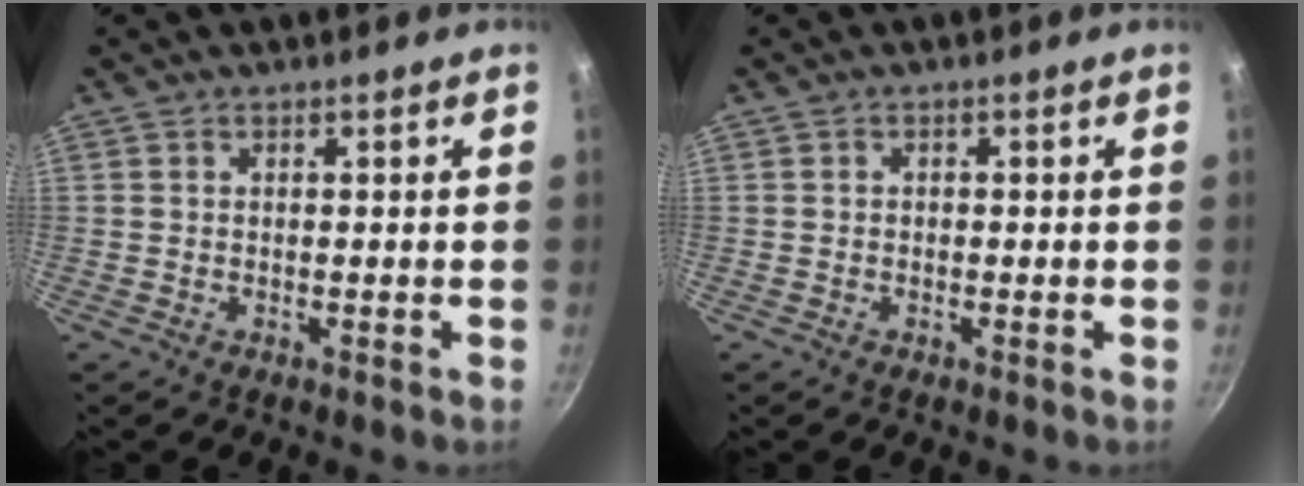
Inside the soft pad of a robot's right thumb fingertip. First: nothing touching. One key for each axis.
{"total": 0.7, "fx": -0.2, "fy": 0.6, "fz": 0.3, "tx": -0.004, "ty": 0.003, "tz": -0.004}